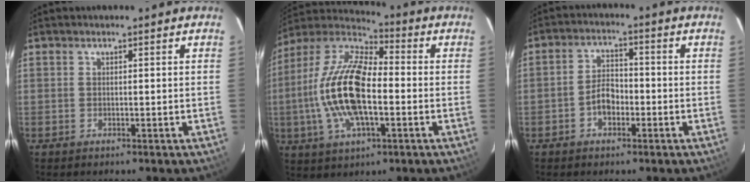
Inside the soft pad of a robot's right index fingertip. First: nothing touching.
{"total": 19.2, "force": [-2.5, 8.3, 17.1], "torque": [-0.348, 0.003, -0.055]}
{"total": 4.9, "force": [-2.0, 3.0, 3.3], "torque": [-0.063, 0.013, -0.033]}